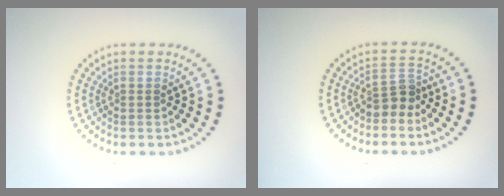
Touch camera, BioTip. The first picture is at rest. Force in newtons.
{"total": 2.3, "press": 1.8, "slide": 1.5}